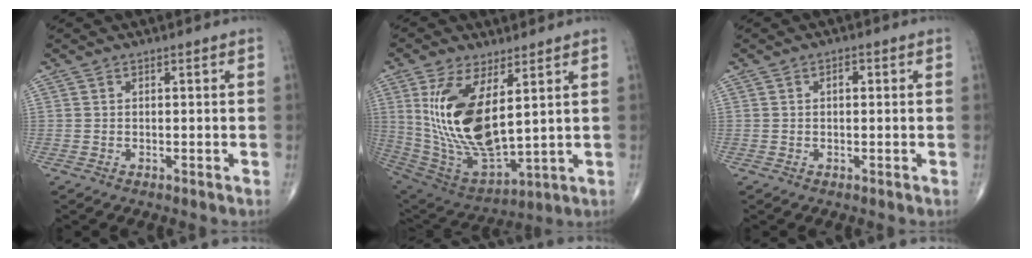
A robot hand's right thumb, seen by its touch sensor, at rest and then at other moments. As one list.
[{"total": 18.8, "force": [4.8, 8.3, 16.2], "torque": [-0.316, -0.029, 0.112]}, {"total": 1.4, "force": [0.3, 0.8, 1.2], "torque": [-0.016, 0.004, 0.002]}]